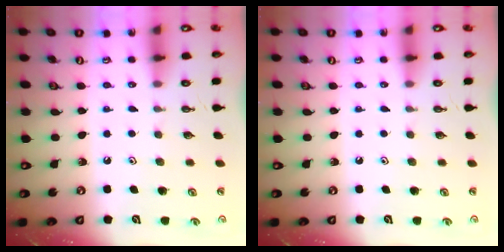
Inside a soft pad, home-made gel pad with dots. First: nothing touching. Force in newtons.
{"total": 0.0}